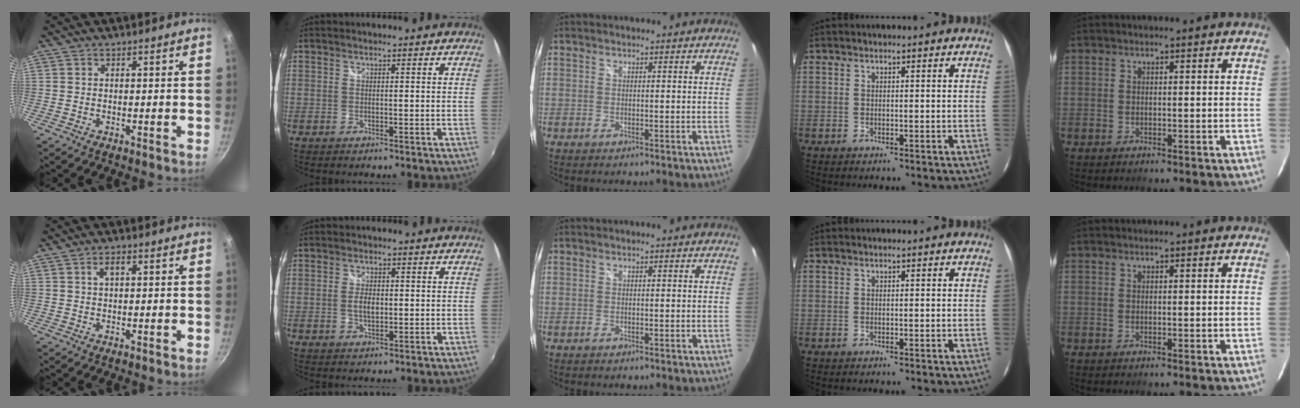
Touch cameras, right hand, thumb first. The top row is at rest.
{"thumb": {"total": 2.2, "force": [0.7, 1.2, 1.7], "torque": [-0.028, 0.006, 0.013]}, "index": {"total": 2.8, "force": [-0.1, 1.4, 2.4], "torque": [-0.044, -0.001, -0.002]}}